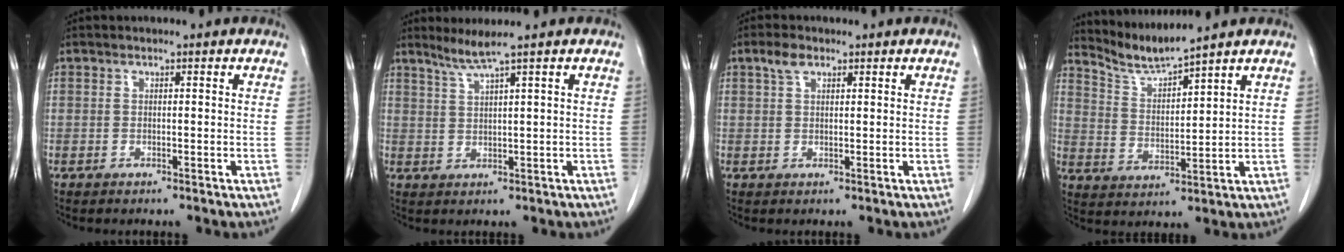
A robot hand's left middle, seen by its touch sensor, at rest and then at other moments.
{"total": 3.1, "force": [2.3, -1.2, 1.6], "torque": [-0.036, -0.007, 0.053]}
{"total": 2.3, "force": [1.5, 1.1, 1.4], "torque": [-0.034, 0.008, 0.030]}
{"total": 5.7, "force": [5.4, -1.6, 0.2], "torque": [-0.018, -0.016, 0.119]}